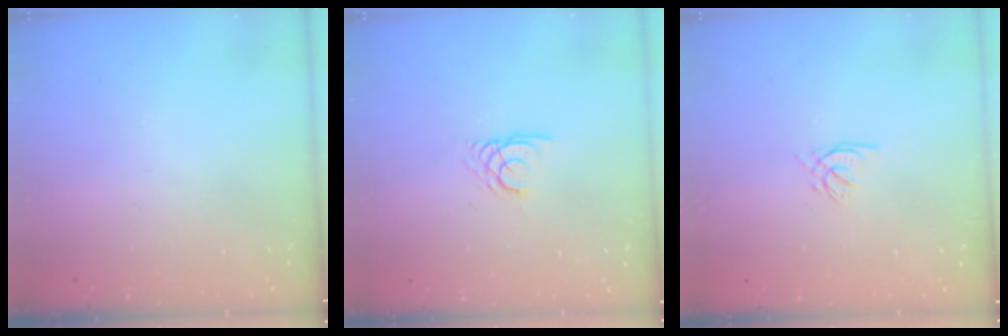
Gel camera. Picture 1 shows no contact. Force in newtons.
{"total": 2.7, "press": 2.7, "slide": 0.1}
{"total": 2.4, "press": 2.4, "slide": 0.3}